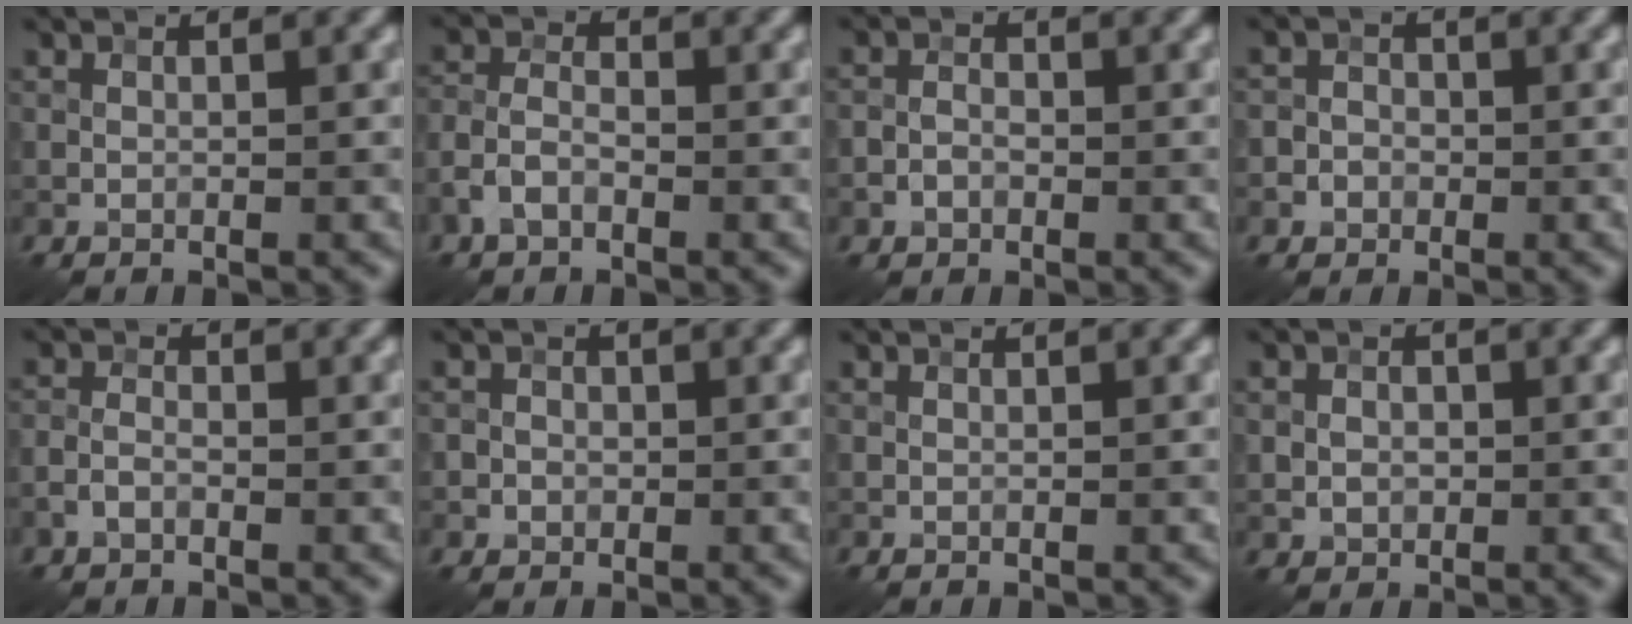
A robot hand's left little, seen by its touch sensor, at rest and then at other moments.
{"total": 2.8, "force": [-1.5, 1.7, 1.7], "torque": [-0.033, 0.007, -0.038]}
{"total": 1.5, "force": [-0.6, 1.1, 0.7], "torque": [-0.009, 0.003, -0.014]}
{"total": 2.3, "force": [-0.7, 2.1, 0.5], "torque": [0.013, 0.010, -0.025]}
{"total": 1.5, "force": [-0.8, 0.9, 0.9], "torque": [-0.018, 0.004, -0.020]}
{"total": 1.5, "force": [-0.1, 1.5, 0.4], "torque": [0.010, 0.001, -0.008]}
{"total": 0.0}
{"total": 2.1, "force": [0.1, 1.9, 0.9], "torque": [-0.008, 0.004, -0.003]}